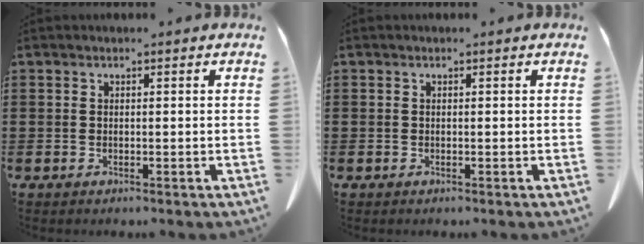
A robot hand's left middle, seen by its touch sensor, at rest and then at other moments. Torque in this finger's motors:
{"motor_torque": [-0.91, 1.07, -0.20, -0.04]}